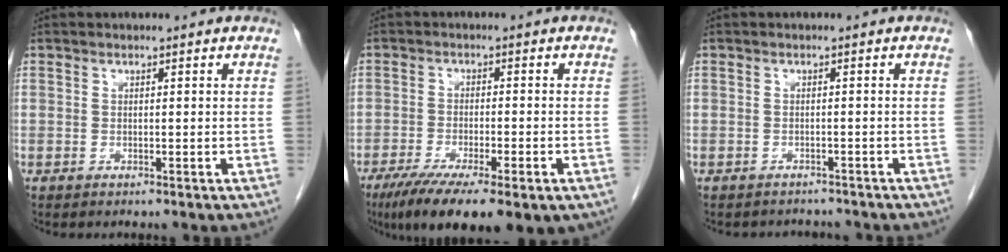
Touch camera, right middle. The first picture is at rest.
{"total": 14.6, "force": [-9.1, 3.6, 10.8], "torque": [-0.159, -0.027, -0.139]}
{"total": 4.2, "force": [-3.9, 1.6, 0.3], "torque": [-0.002, 0.002, -0.048]}